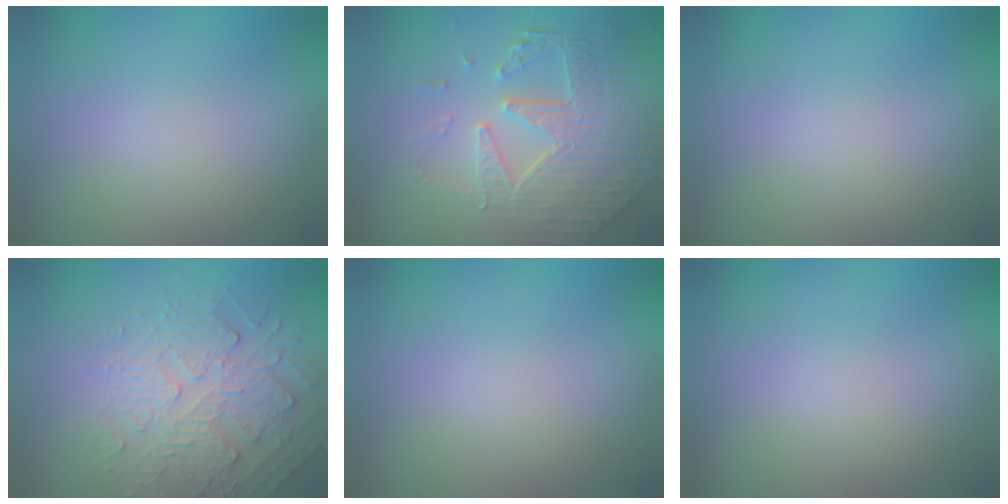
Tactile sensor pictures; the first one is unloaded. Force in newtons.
{"total": 7.8, "press": 5.9, "slide": 5.1}
{"total": 0.0}
{"total": 4.9, "press": 3.6, "slide": 3.4}
{"total": 0.0}
{"total": 0.0}